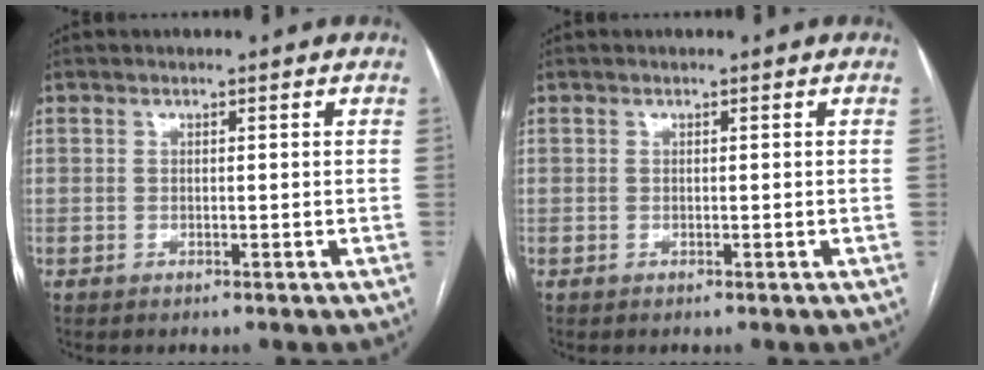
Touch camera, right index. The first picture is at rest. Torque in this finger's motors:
{"motor_torque": [0.00, 0.00, 0.00, 0.00]}